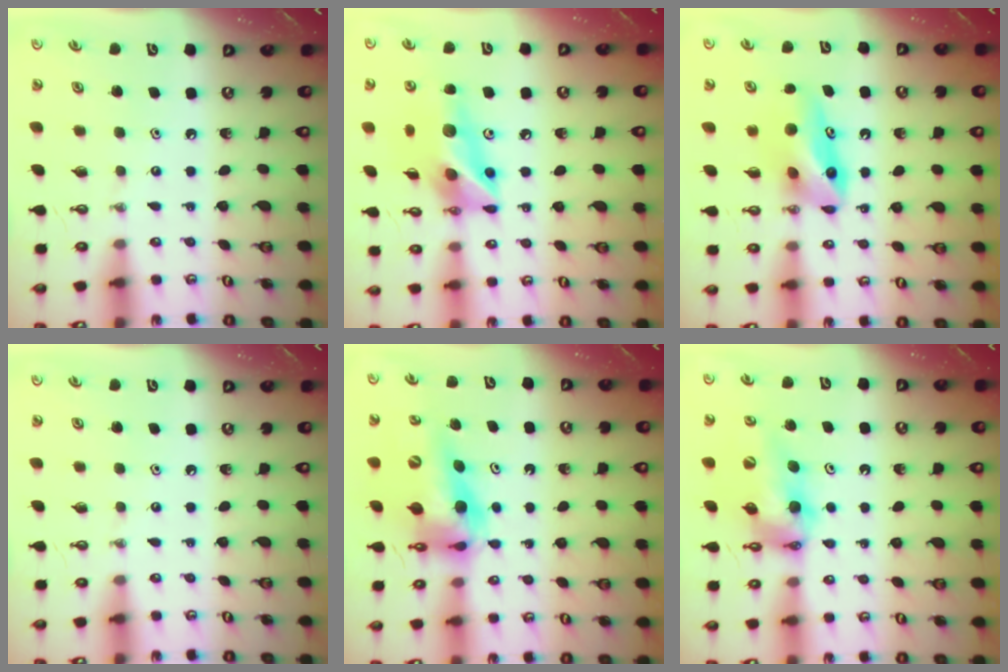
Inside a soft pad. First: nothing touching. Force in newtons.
{"total": 14.7, "press": 14.4, "slide": 2.9}
{"total": 9.1, "press": 7.9, "slide": 4.5}
{"total": 0.0}
{"total": 13.8, "press": 13.8, "slide": 1.2}
{"total": 11.6, "press": 11.5, "slide": 1.4}